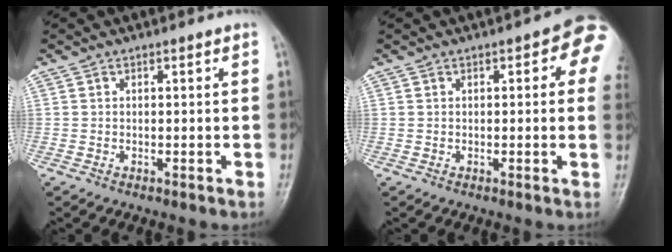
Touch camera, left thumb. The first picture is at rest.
{"total": 7.2, "force": [2.0, 2.8, 6.4], "torque": [-0.047, 0.002, 0.010]}